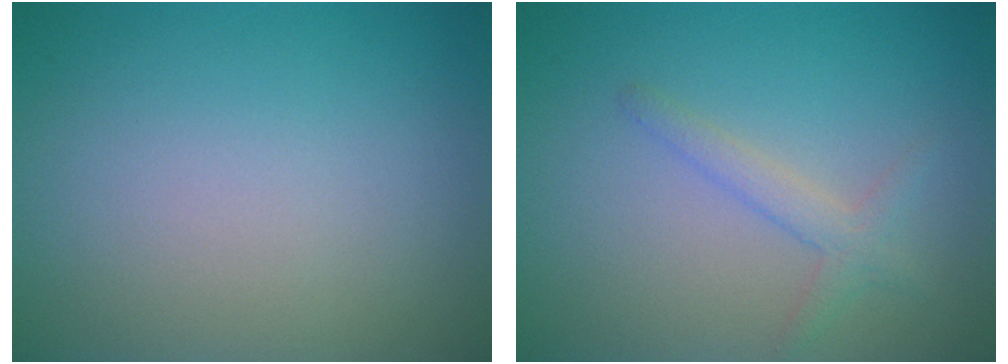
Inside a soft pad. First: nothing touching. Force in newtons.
{"total": 1.9, "press": 1.9, "slide": 0.1}